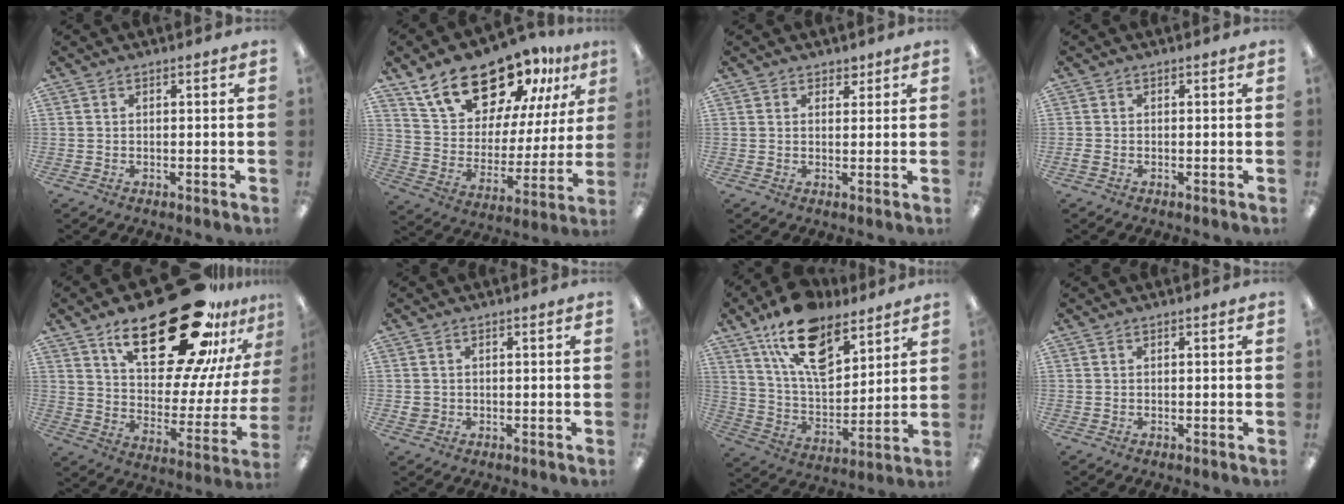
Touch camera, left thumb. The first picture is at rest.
{"total": 20.9, "force": [16.2, 9.6, 9.1], "torque": [-0.160, -0.104, 0.288]}
{"total": 2.1, "force": [1.5, 1.4, 0.3], "torque": [0.009, -0.006, 0.026]}
{"total": 0.9, "force": [-0.4, 0.6, 0.5], "torque": [-0.009, -0.001, -0.007]}
{"total": 32.4, "force": [19.6, 13.7, 21.8], "torque": [-0.319, -0.117, 0.329]}
{"total": 1.7, "force": [-0.1, 1.7, 0.4], "torque": [-0.008, 0.005, -0.004]}
{"total": 17.1, "force": [11.4, 8.4, 9.6], "torque": [-0.166, -0.053, 0.205]}
{"total": 0.0}